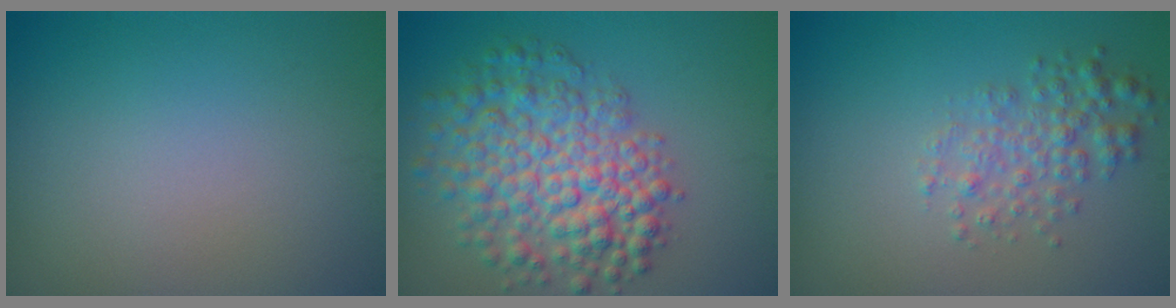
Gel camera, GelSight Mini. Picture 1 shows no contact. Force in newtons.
{"total": 7.4, "press": 7.4, "slide": 0.2}
{"total": 2.8, "press": 2.8, "slide": 0.1}